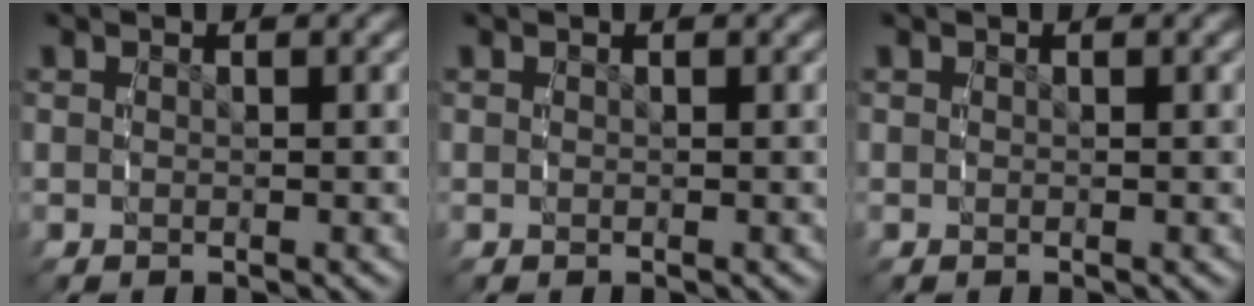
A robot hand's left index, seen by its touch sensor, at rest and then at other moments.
{"total": 0.0}
{"total": 0.0}